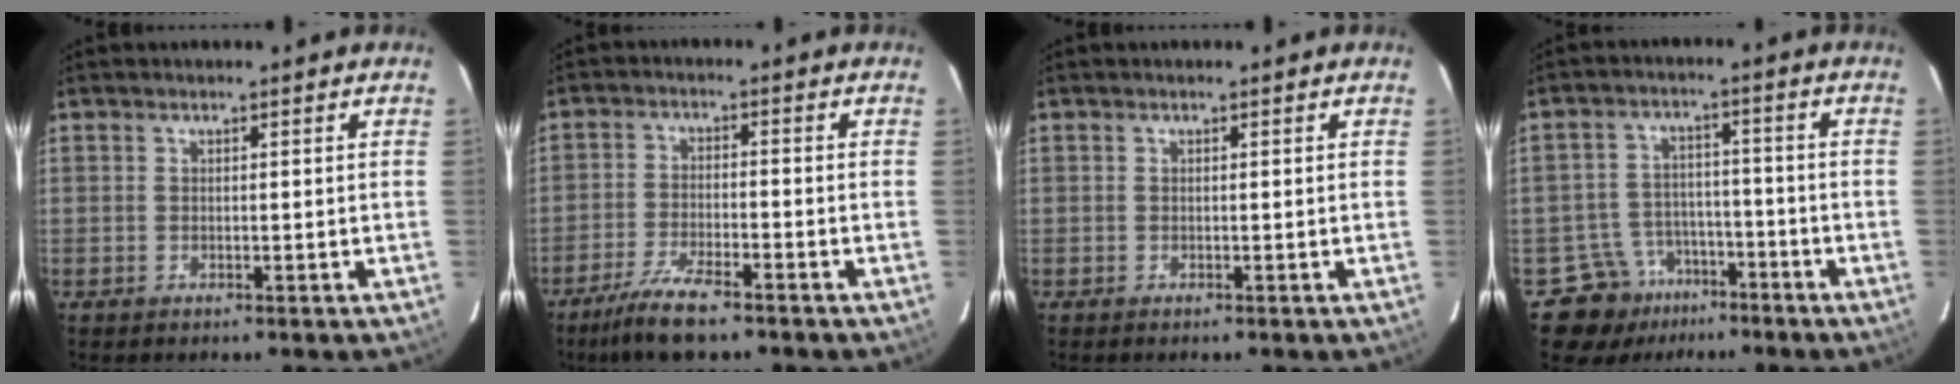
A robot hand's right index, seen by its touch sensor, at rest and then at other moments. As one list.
[{"total": 7.7, "force": [-5.7, 0.9, 5.1], "torque": [-0.100, -0.019, -0.104]}, {"total": 0.0}, {"total": 8.7, "force": [-5.4, 6.8, 0.3], "torque": [-0.007, 0.036, -0.077]}]